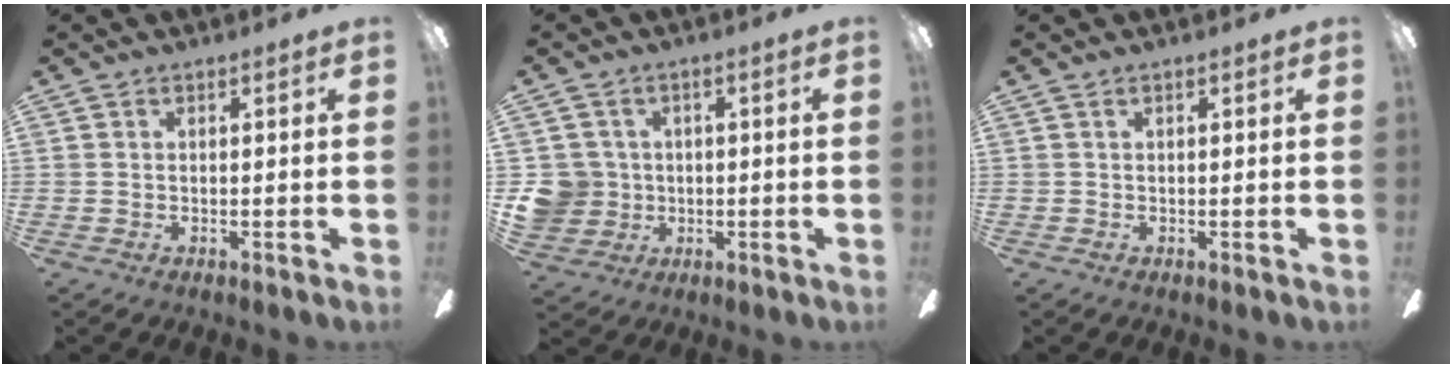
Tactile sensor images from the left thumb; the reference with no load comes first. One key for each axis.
{"total": 7.2, "fx": 0.2, "fy": 7.1, "fz": 1.5, "tx": -0.051, "ty": 0.009, "tz": 0.007}
{"total": 0.0}